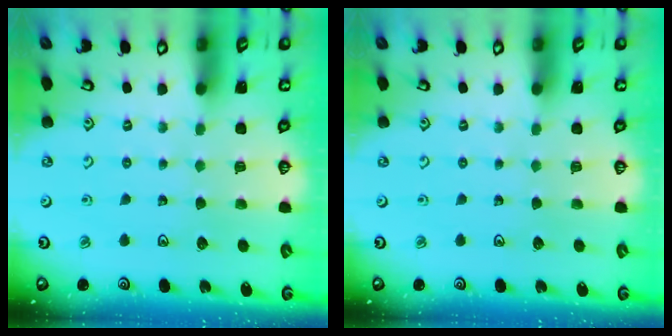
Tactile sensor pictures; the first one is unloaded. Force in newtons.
{"total": 0.0}